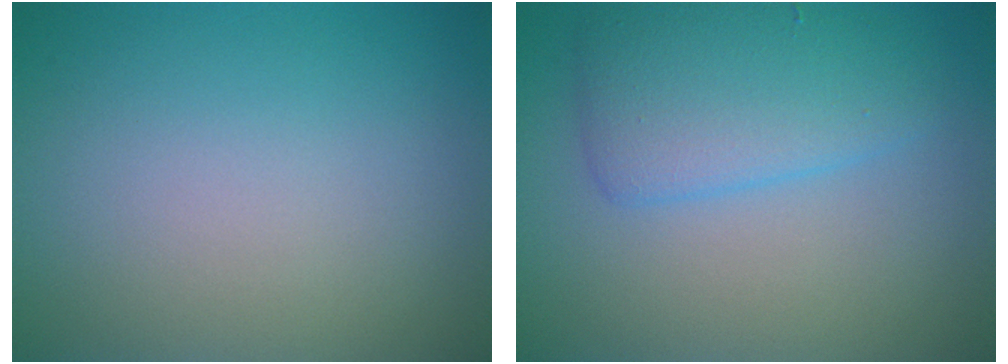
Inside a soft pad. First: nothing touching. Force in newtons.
{"total": 4.3, "press": 4.3, "slide": 0.3}